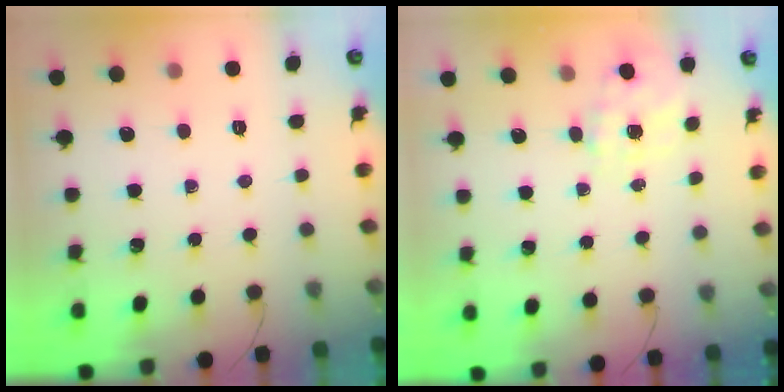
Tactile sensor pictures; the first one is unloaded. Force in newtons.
{"total": 7.0, "press": 7.0, "slide": 0.9}